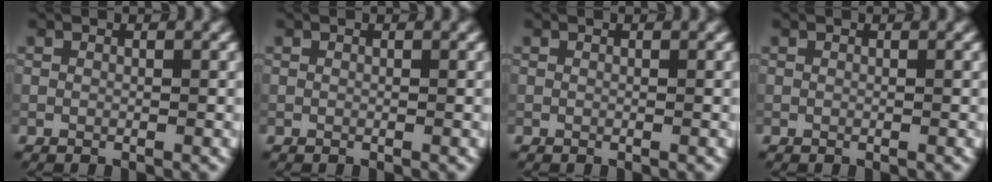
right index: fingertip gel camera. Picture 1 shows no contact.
{"total": 0.0}
{"total": 0.0}
{"total": 0.0}